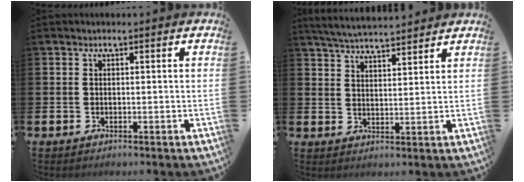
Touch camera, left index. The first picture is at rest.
{"total": 4.9, "force": [4.9, 0.2, 0.5], "torque": [-0.032, -0.023, 0.089]}